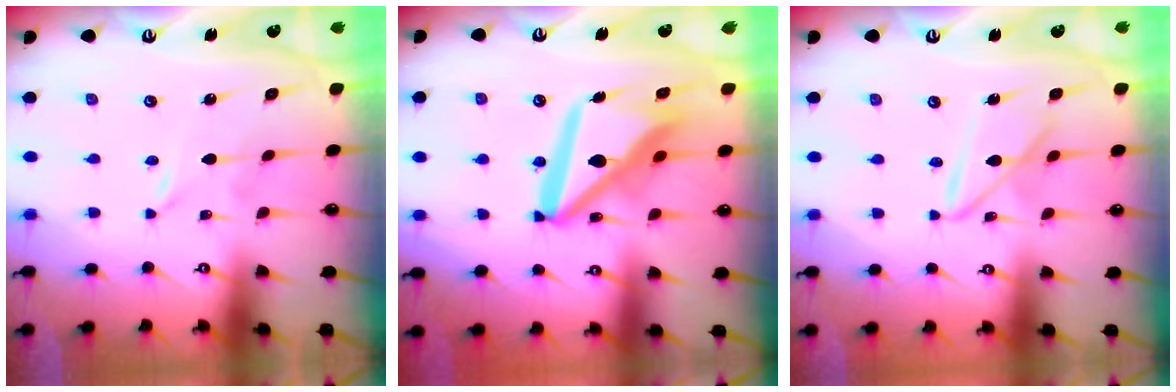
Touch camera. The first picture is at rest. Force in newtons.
{"total": 16.8, "press": 16.6, "slide": 2.1}
{"total": 9.6, "press": 9.6, "slide": 0.9}